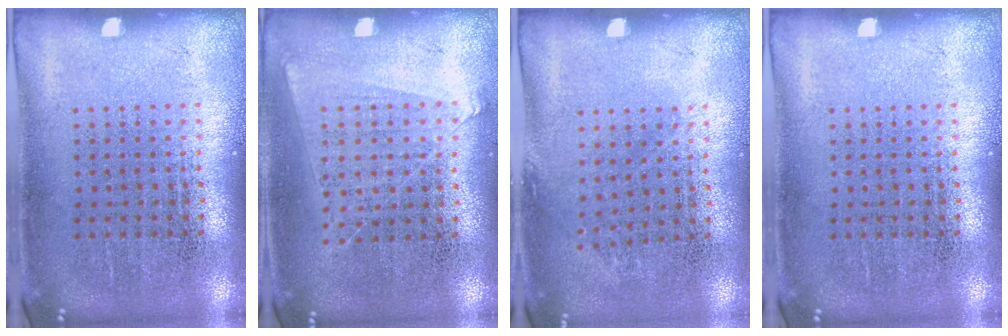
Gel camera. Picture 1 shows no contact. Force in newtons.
{"total": 1.0, "press": 0.9, "slide": 0.4}
{"total": 0.8, "press": 0.6, "slide": 0.5}
{"total": 0.0}